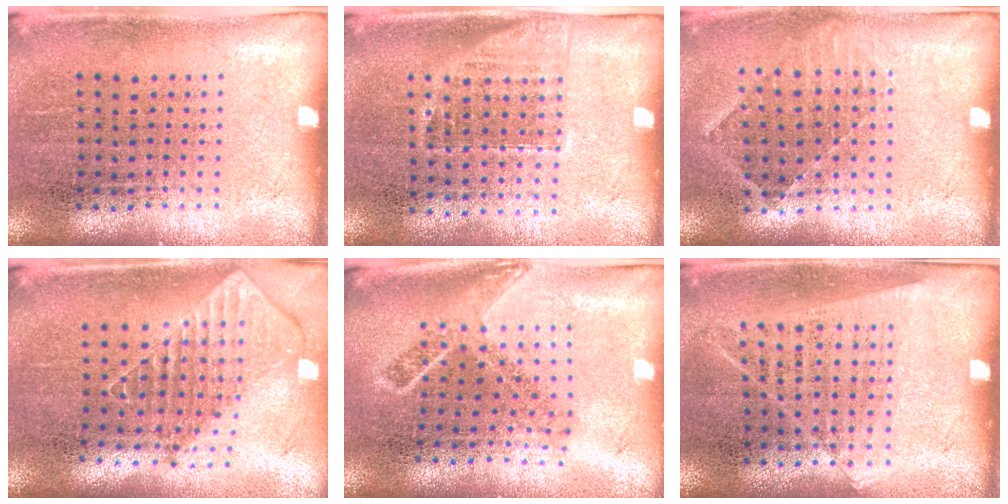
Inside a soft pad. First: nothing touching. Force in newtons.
{"total": 1.2, "press": 1.0, "slide": 0.8}
{"total": 0.8, "press": 0.8, "slide": 0.2}
{"total": 1.9, "press": 1.5, "slide": 1.3}
{"total": 1.8, "press": 1.3, "slide": 1.2}
{"total": 1.1, "press": 1.0, "slide": 0.6}